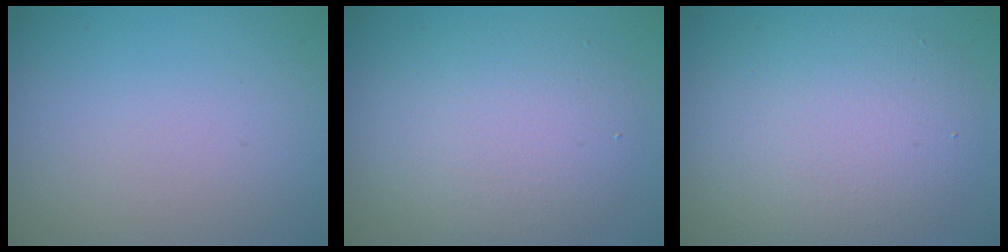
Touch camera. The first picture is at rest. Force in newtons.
{"total": 5.5, "press": 5.5, "slide": 0.4}
{"total": 7.7, "press": 7.7, "slide": 0.7}